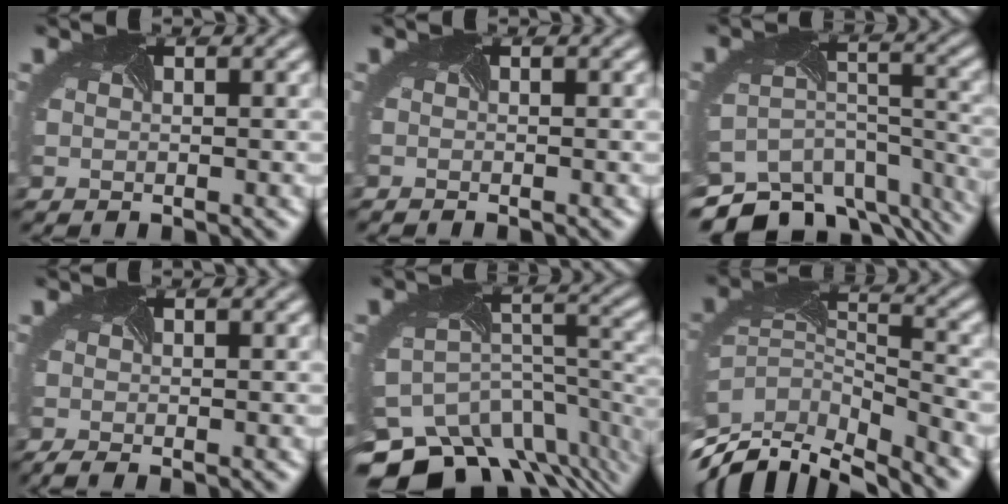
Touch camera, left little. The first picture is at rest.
{"total": 1.1, "force": [-1.1, -0.3, 0.0], "torque": [-0.002, -0.009, -0.018]}
{"total": 12.1, "force": [-10.9, 5.0, 2.2], "torque": [-0.042, -0.008, -0.139]}
{"total": 1.5, "force": [-1.0, 0.2, 1.1], "torque": [-0.017, -0.004, -0.016]}
{"total": 11.8, "force": [-9.5, 5.8, 3.9], "torque": [-0.088, -0.007, -0.125]}
{"total": 9.8, "force": [-7.6, 4.4, 4.4], "torque": [-0.115, -0.004, -0.109]}